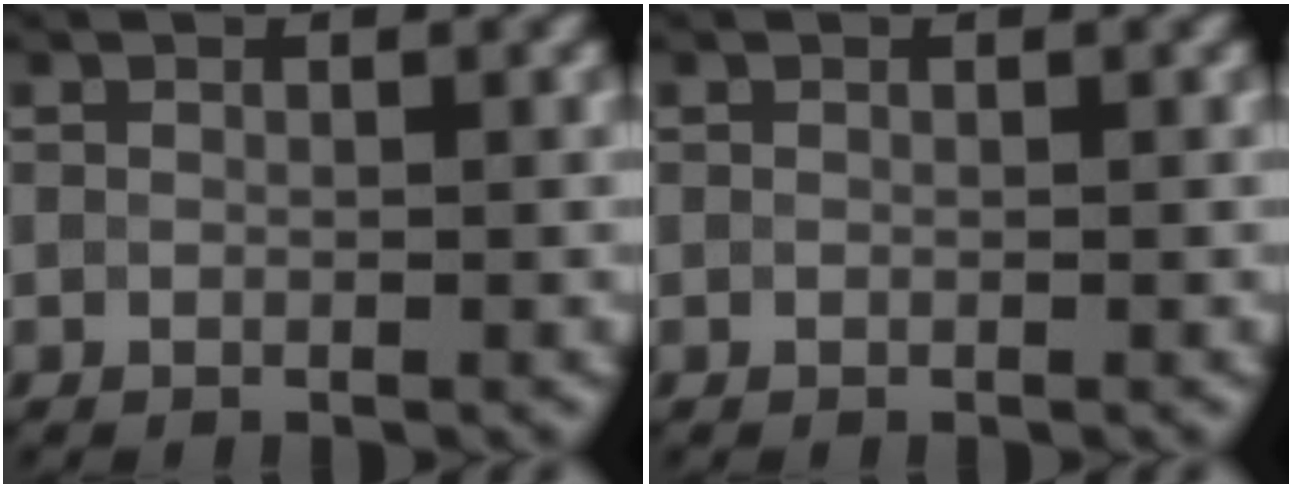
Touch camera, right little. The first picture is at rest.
{"total": 0.0}